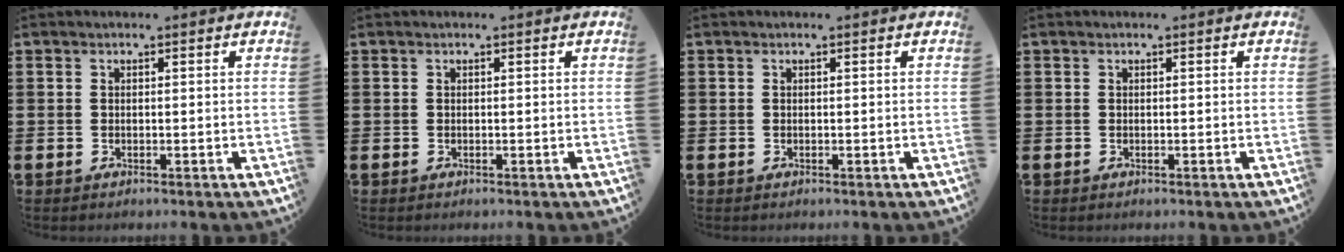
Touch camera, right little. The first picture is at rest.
{"total": 0.0}
{"total": 0.0}
{"total": 0.0}